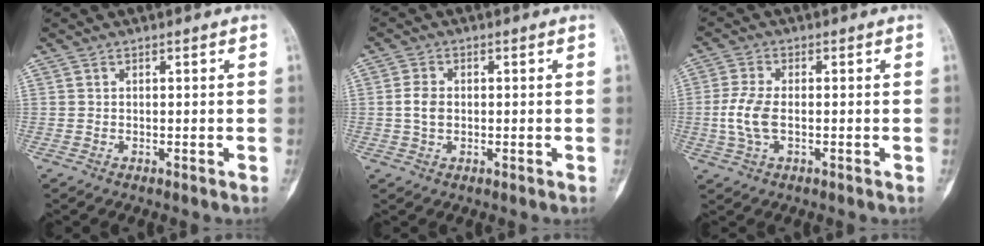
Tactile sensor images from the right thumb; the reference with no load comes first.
{"total": 3.3, "force": [-0.1, 2.3, 2.4], "torque": [-0.045, 0.005, -0.004]}
{"total": 6.1, "force": [-0.8, 3.1, 5.2], "torque": [-0.124, 0.005, -0.018]}